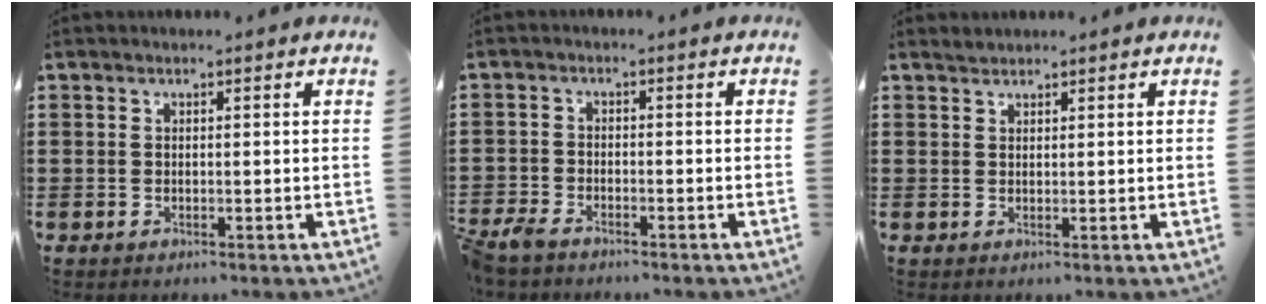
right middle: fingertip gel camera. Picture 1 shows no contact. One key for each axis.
{"total": 2.7, "fx": -2.5, "fy": 0.8, "fz": 0.7, "tx": -0.037, "ty": -0.004, "tz": -0.059}
{"total": 1.0, "fx": 1.0, "fy": 0.2, "fz": -0.3, "tx": 0.003, "ty": 0.002, "tz": 0.020}